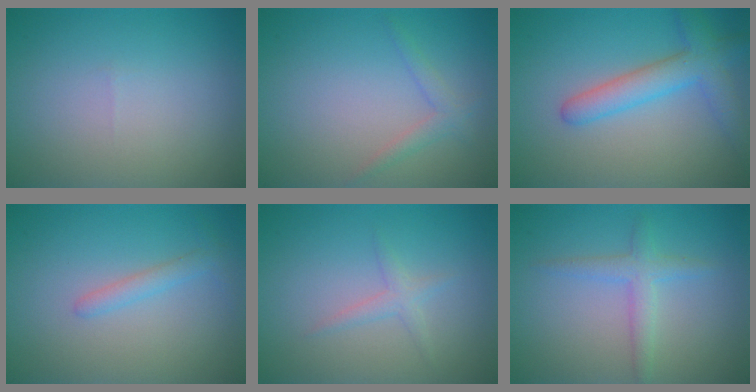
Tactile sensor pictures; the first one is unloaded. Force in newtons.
{"total": 1.4, "press": 1.4, "slide": 0.1}
{"total": 4.4, "press": 4.4, "slide": 0.1}
{"total": 1.4, "press": 1.4, "slide": 0.0}
{"total": 1.3, "press": 1.3, "slide": 0.0}
{"total": 2.2, "press": 2.2, "slide": 0.0}